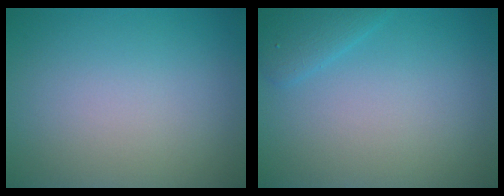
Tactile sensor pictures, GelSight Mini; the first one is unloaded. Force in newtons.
{"total": 1.9, "press": 1.9, "slide": 0.1}